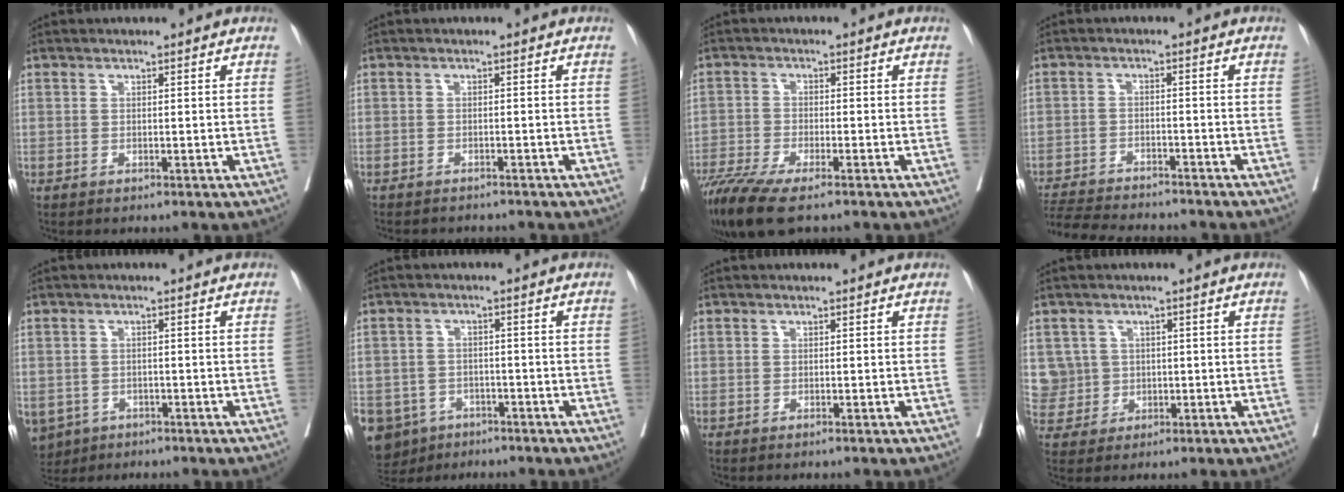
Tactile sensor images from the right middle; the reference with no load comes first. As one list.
[{"total": 4.8, "force": [-4.5, 1.2, 1.1], "torque": [-0.010, -0.004, -0.060]}, {"total": 9.0, "force": [-7.1, 0.8, 5.4], "torque": [-0.097, -0.019, -0.126]}, {"total": 11.9, "force": [-11.1, 1.5, 3.9], "torque": [-0.066, -0.004, -0.167]}, {"total": 7.7, "force": [-4.0, 6.1, 2.3], "torque": [-0.064, -0.002, -0.058]}, {"total": 10.2, "force": [-6.1, 7.8, 2.4], "torque": [-0.066, -0.002, -0.088]}, {"total": 0.0}, {"total": 4.7, "force": [0.7, 4.6, -0.3], "torque": [0.012, 0.011, 0.021]}]